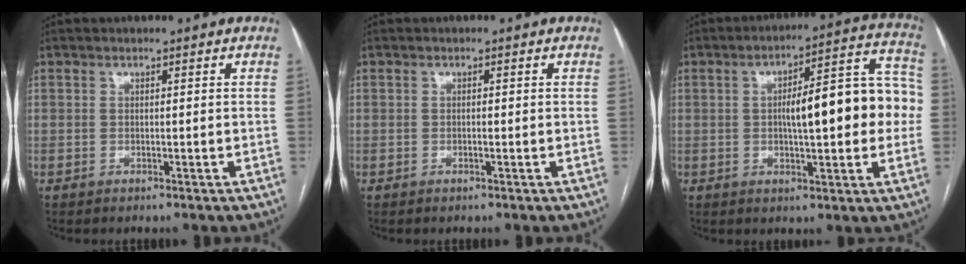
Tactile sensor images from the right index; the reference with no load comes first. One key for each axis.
{"total": 0.6, "fx": -0.1, "fy": 0.1, "fz": 0.5, "tx": -0.010, "ty": 0.000, "tz": -0.001}
{"total": 15.1, "fx": 0.0, "fy": 3.9, "fz": 14.6, "tx": -0.194, "ty": 0.042, "tz": 0.003}